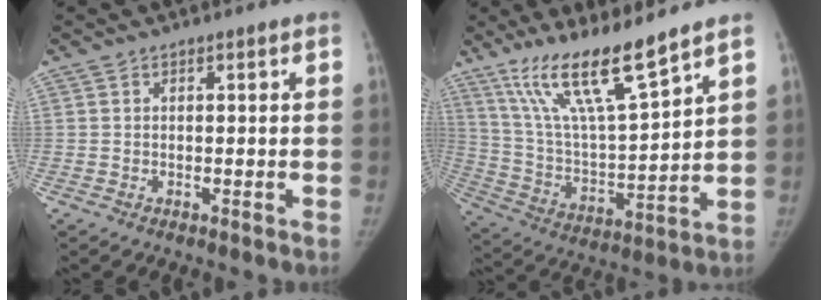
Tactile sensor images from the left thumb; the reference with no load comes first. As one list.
[{"total": 16.2, "force": [12.0, 2.1, 10.8], "torque": [-0.185, -0.065, 0.235]}]